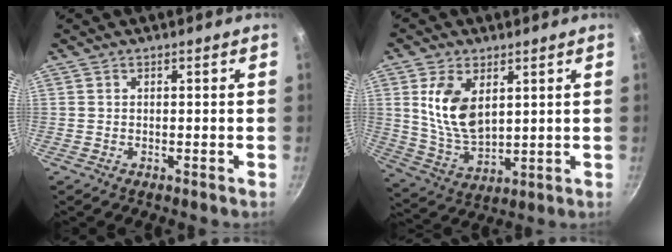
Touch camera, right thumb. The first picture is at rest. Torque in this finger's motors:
{"motor_torque": [0.33, 0.10, 1.21, 0.06, 0.35]}